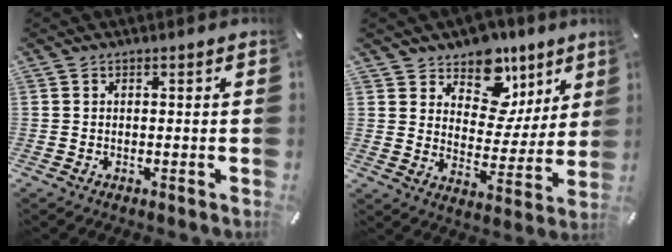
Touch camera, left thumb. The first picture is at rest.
{"total": 12.4, "force": [8.7, 8.0, 4.0], "torque": [-0.065, -0.071, 0.159]}